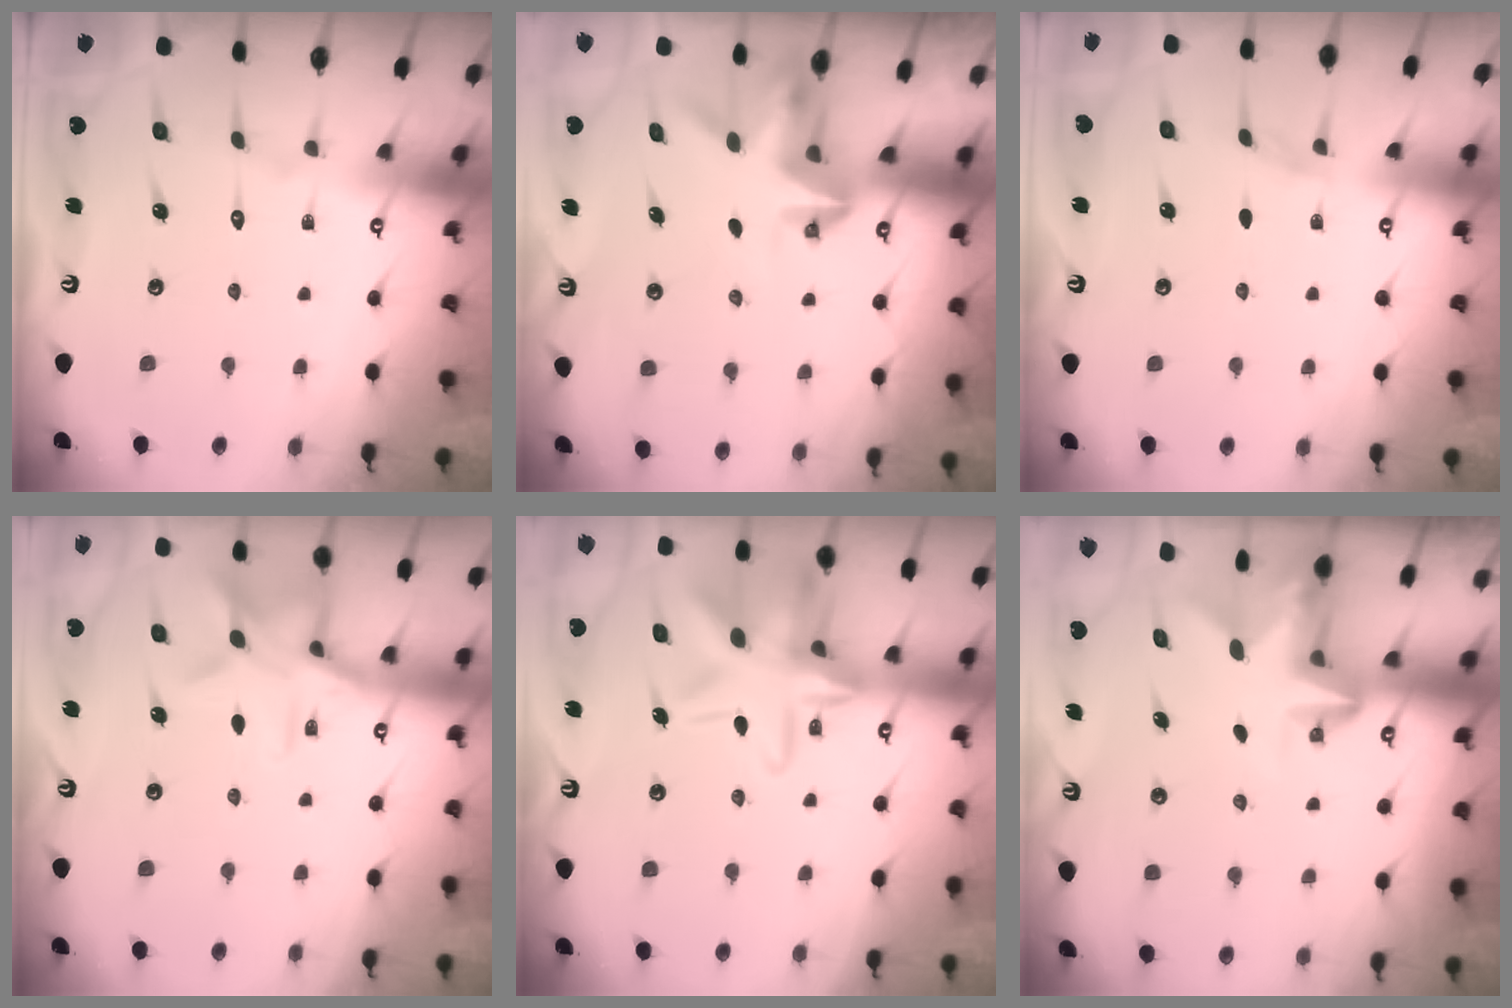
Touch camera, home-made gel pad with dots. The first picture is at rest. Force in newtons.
{"total": 3.4, "press": 3.4, "slide": 0.2}
{"total": 3.7, "press": 2.9, "slide": 2.3}
{"total": 12.9, "press": 12.9, "slide": 0.7}
{"total": 15.6, "press": 15.5, "slide": 1.3}
{"total": 3.2, "press": 3.2, "slide": 0.3}